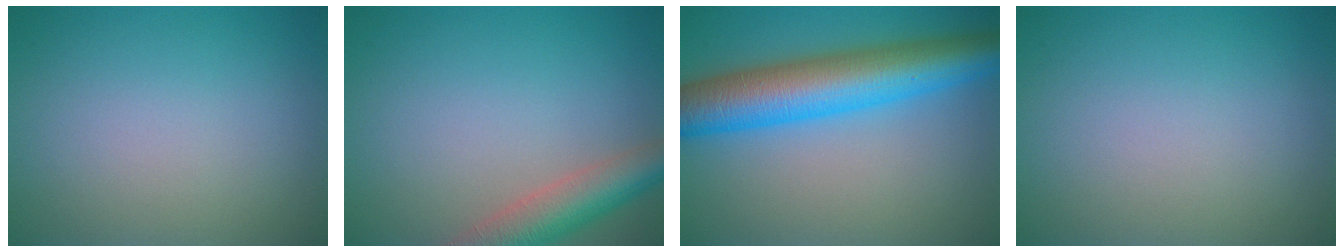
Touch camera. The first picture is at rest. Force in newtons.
{"total": 5.2, "press": 5.2, "slide": 0.3}
{"total": 9.5, "press": 9.5, "slide": 0.1}
{"total": 0.0}